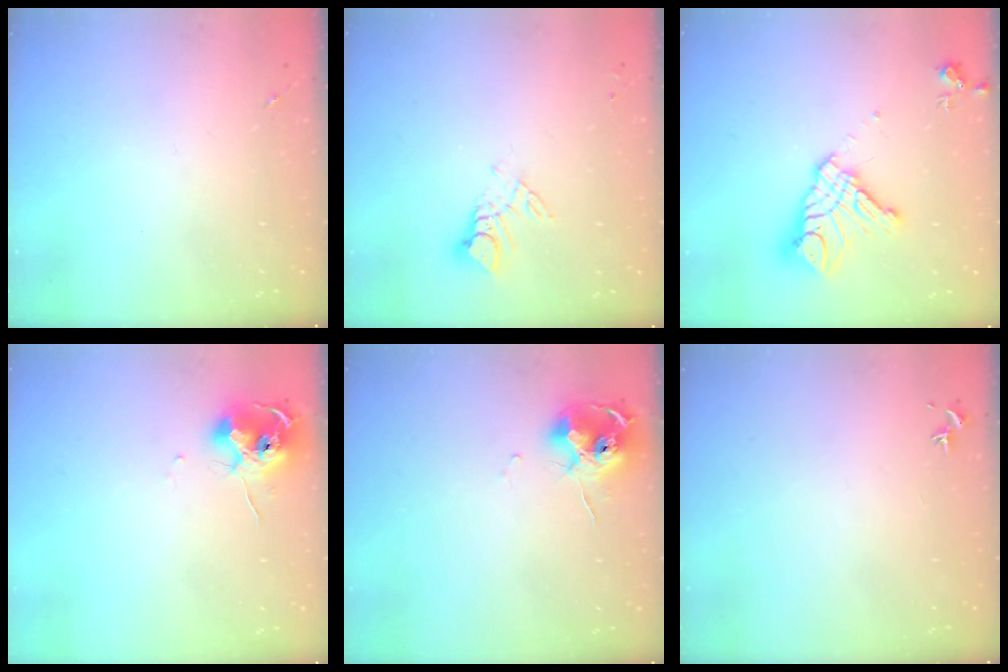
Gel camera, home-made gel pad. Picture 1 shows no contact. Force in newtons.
{"total": 6.8, "press": 6.8, "slide": 0.5}
{"total": 15.8, "press": 15.7, "slide": 1.7}
{"total": 10.3, "press": 10.3, "slide": 0.9}
{"total": 11.2, "press": 11.1, "slide": 1.1}
{"total": 0.7, "press": 0.5, "slide": 0.4}